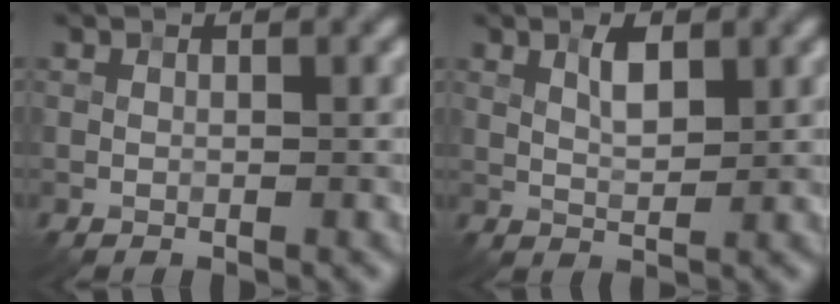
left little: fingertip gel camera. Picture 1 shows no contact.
{"total": 2.3, "force": [1.0, 0.9, 1.9], "torque": [-0.036, 0.001, 0.018]}